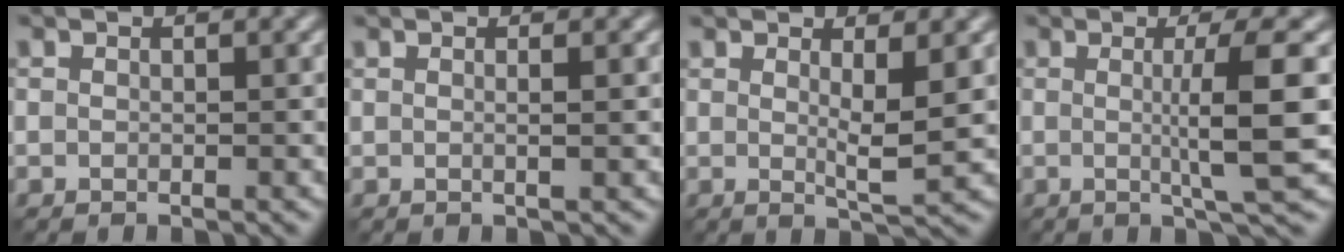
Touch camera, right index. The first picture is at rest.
{"total": 1.8, "force": [0.3, 0.7, 1.6], "torque": [-0.014, 0.001, -0.009]}
{"total": 3.4, "force": [0.8, 0.5, 3.3], "torque": [-0.050, -0.009, 0.013]}
{"total": 5.9, "force": [0.1, 0.8, 5.9], "torque": [-0.089, -0.001, 0.001]}